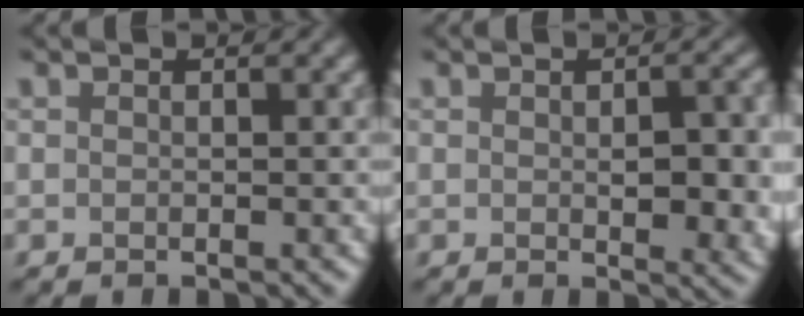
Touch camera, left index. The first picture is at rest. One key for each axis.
{"total": 5.1, "fx": -0.1, "fy": 2.2, "fz": 4.6, "tx": -0.058, "ty": -0.009, "tz": 0.004}